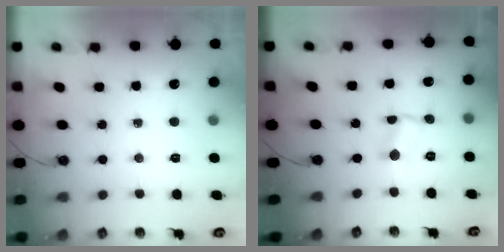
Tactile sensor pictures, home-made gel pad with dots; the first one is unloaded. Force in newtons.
{"total": 1.2, "press": 1.2, "slide": 0.2}